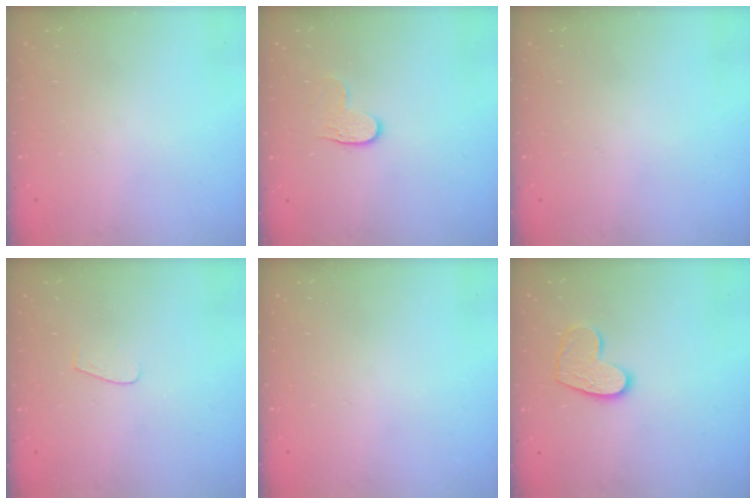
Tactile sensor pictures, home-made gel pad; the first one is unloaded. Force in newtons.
{"total": 4.0, "press": 4.0, "slide": 0.5}
{"total": 0.0}
{"total": 3.7, "press": 3.7, "slide": 0.3}
{"total": 0.0}
{"total": 11.3, "press": 11.2, "slide": 0.7}